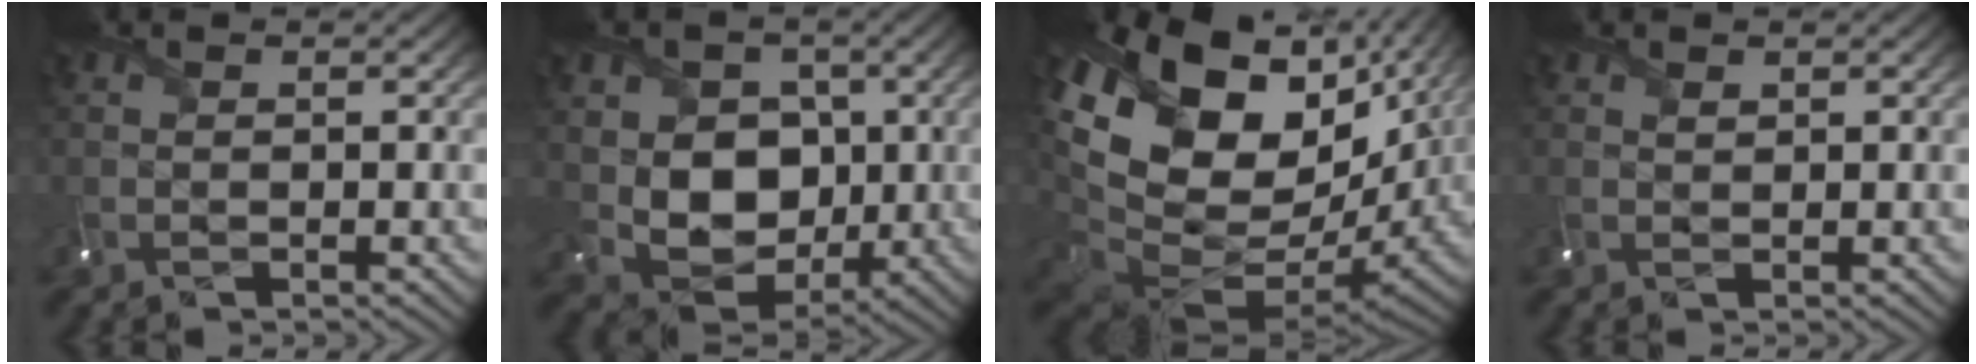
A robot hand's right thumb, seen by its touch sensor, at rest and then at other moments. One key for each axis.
{"total": 10.4, "fx": 0.7, "fy": 8.4, "fz": 6.1, "tx": -0.135, "ty": -0.007, "tz": 0.008}
{"total": 20.3, "fx": 4.5, "fy": 13.8, "fz": 14.2, "tx": -0.300, "ty": -0.051, "tz": 0.134}
{"total": 0.7, "fx": 0.5, "fy": 0.3, "fz": 0.3, "tx": -0.008, "ty": -0.002, "tz": 0.013}